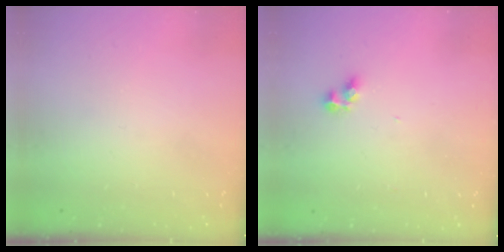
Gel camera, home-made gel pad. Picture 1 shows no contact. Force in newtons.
{"total": 4.2, "press": 4.2, "slide": 0.5}